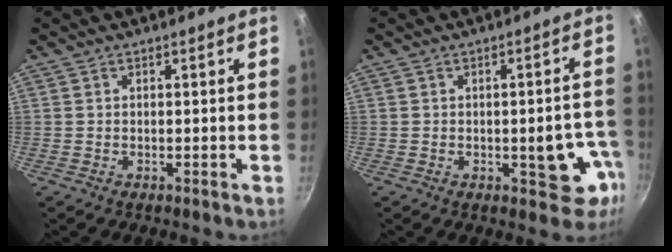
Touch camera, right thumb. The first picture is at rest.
{"total": 9.4, "force": [-2.9, 4.5, 7.7], "torque": [-0.036, 0.023, -0.033]}